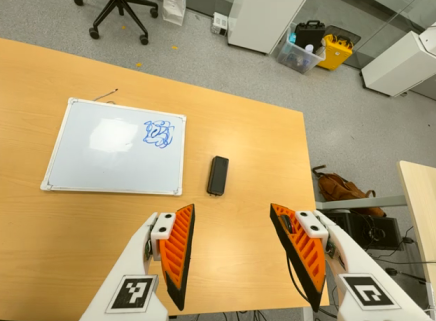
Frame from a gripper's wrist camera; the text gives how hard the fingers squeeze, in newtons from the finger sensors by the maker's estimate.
{"total": 0.0}